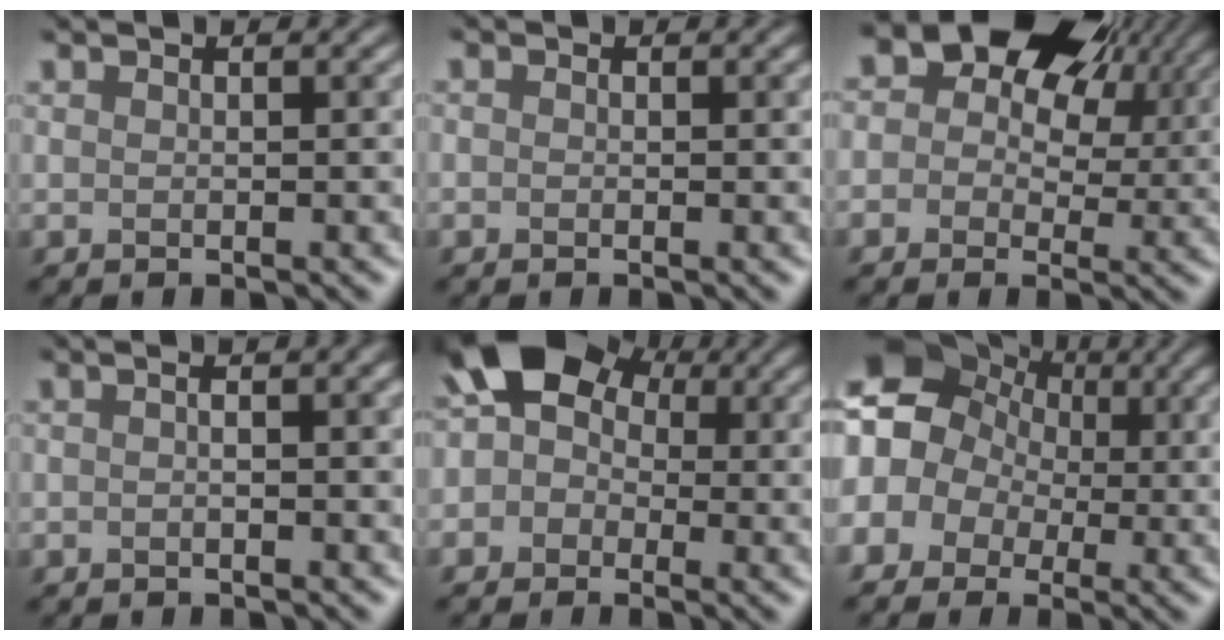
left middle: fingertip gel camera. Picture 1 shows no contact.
{"total": 0.9, "force": [-0.6, -0.5, -0.6], "torque": [0.002, -0.001, -0.001]}
{"total": 9.5, "force": [4.6, 6.1, 5.7], "torque": [-0.091, 0.041, 0.072]}
{"total": 2.0, "force": [-0.3, 0.7, 1.9], "torque": [-0.017, 0.010, -0.010]}
{"total": 4.9, "force": [0.1, 4.1, 2.8], "torque": [-0.065, 0.007, 0.015]}
{"total": 7.4, "force": [0.3, 7.1, 2.1], "torque": [-0.079, 0.024, -0.015]}